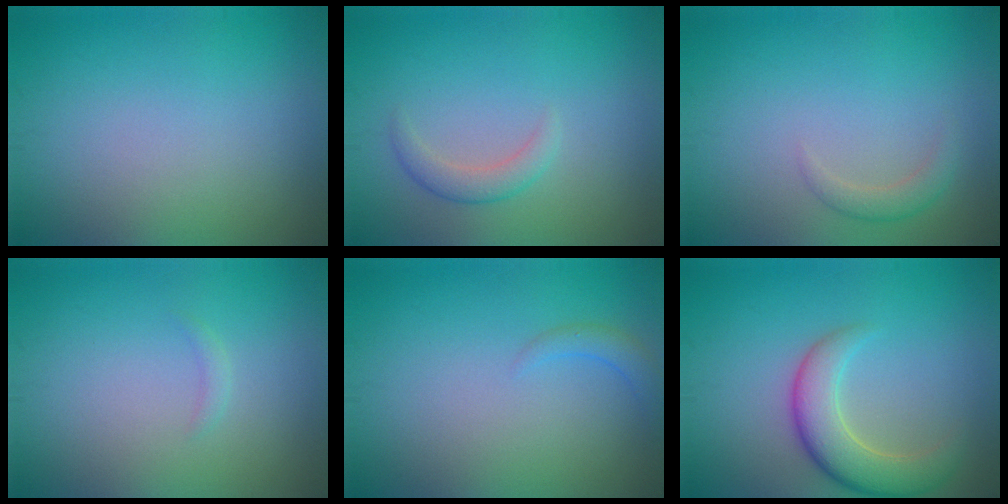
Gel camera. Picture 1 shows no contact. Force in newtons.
{"total": 1.7, "press": 1.7, "slide": 0.1}
{"total": 1.5, "press": 1.5, "slide": 0.1}
{"total": 0.6, "press": 0.6, "slide": 0.1}
{"total": 1.4, "press": 1.4, "slide": 0.2}
{"total": 4.9, "press": 4.8, "slide": 0.5}